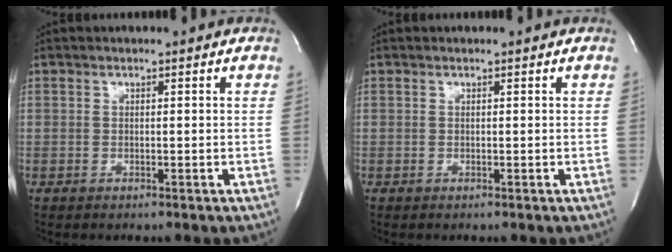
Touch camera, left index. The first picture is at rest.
{"total": 0.0}